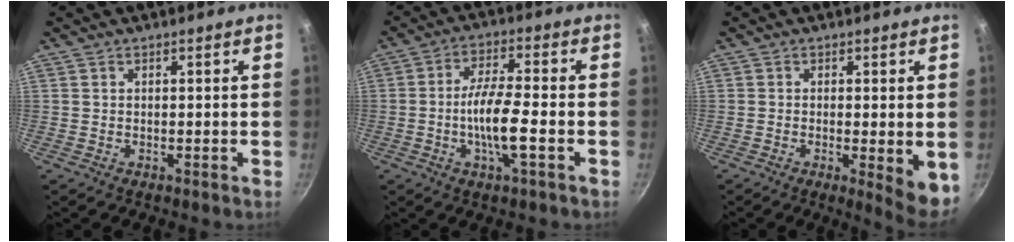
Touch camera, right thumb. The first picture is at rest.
{"total": 8.9, "force": [-2.4, 1.8, 8.4], "torque": [-0.159, 0.018, -0.050]}
{"total": 6.3, "force": [-0.9, 1.6, 6.1], "torque": [-0.077, -0.013, -0.009]}